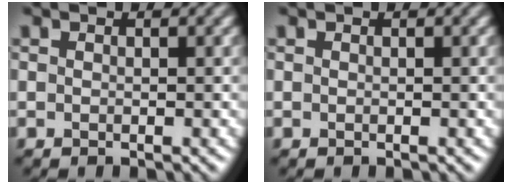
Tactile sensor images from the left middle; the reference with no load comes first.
{"total": 0.0}